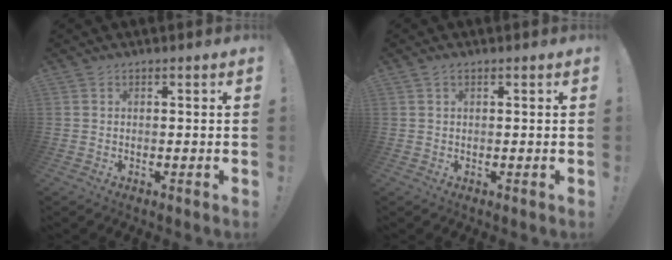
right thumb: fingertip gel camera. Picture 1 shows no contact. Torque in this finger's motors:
{"motor_torque": [-0.05, 0.05, 0.08, -0.09, 0.00]}